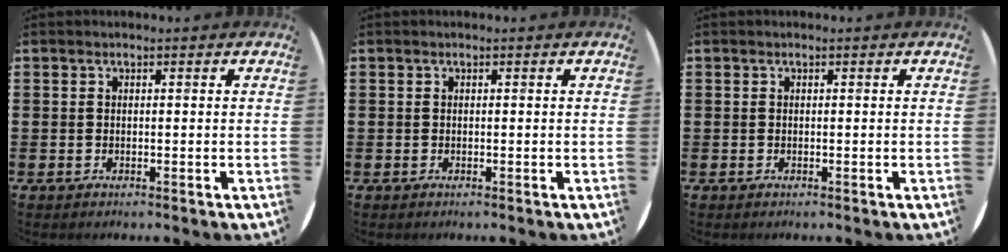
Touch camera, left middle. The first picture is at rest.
{"total": 0.0}
{"total": 0.0}